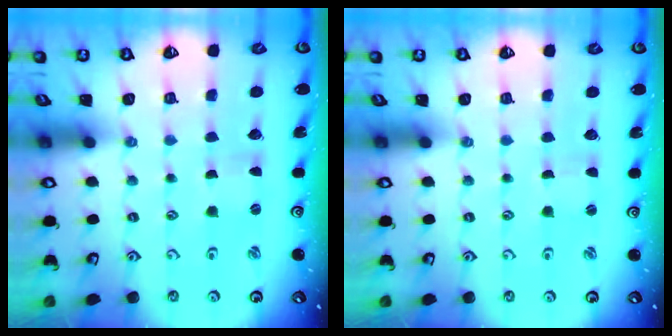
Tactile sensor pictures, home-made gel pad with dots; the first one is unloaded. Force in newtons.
{"total": 0.0}